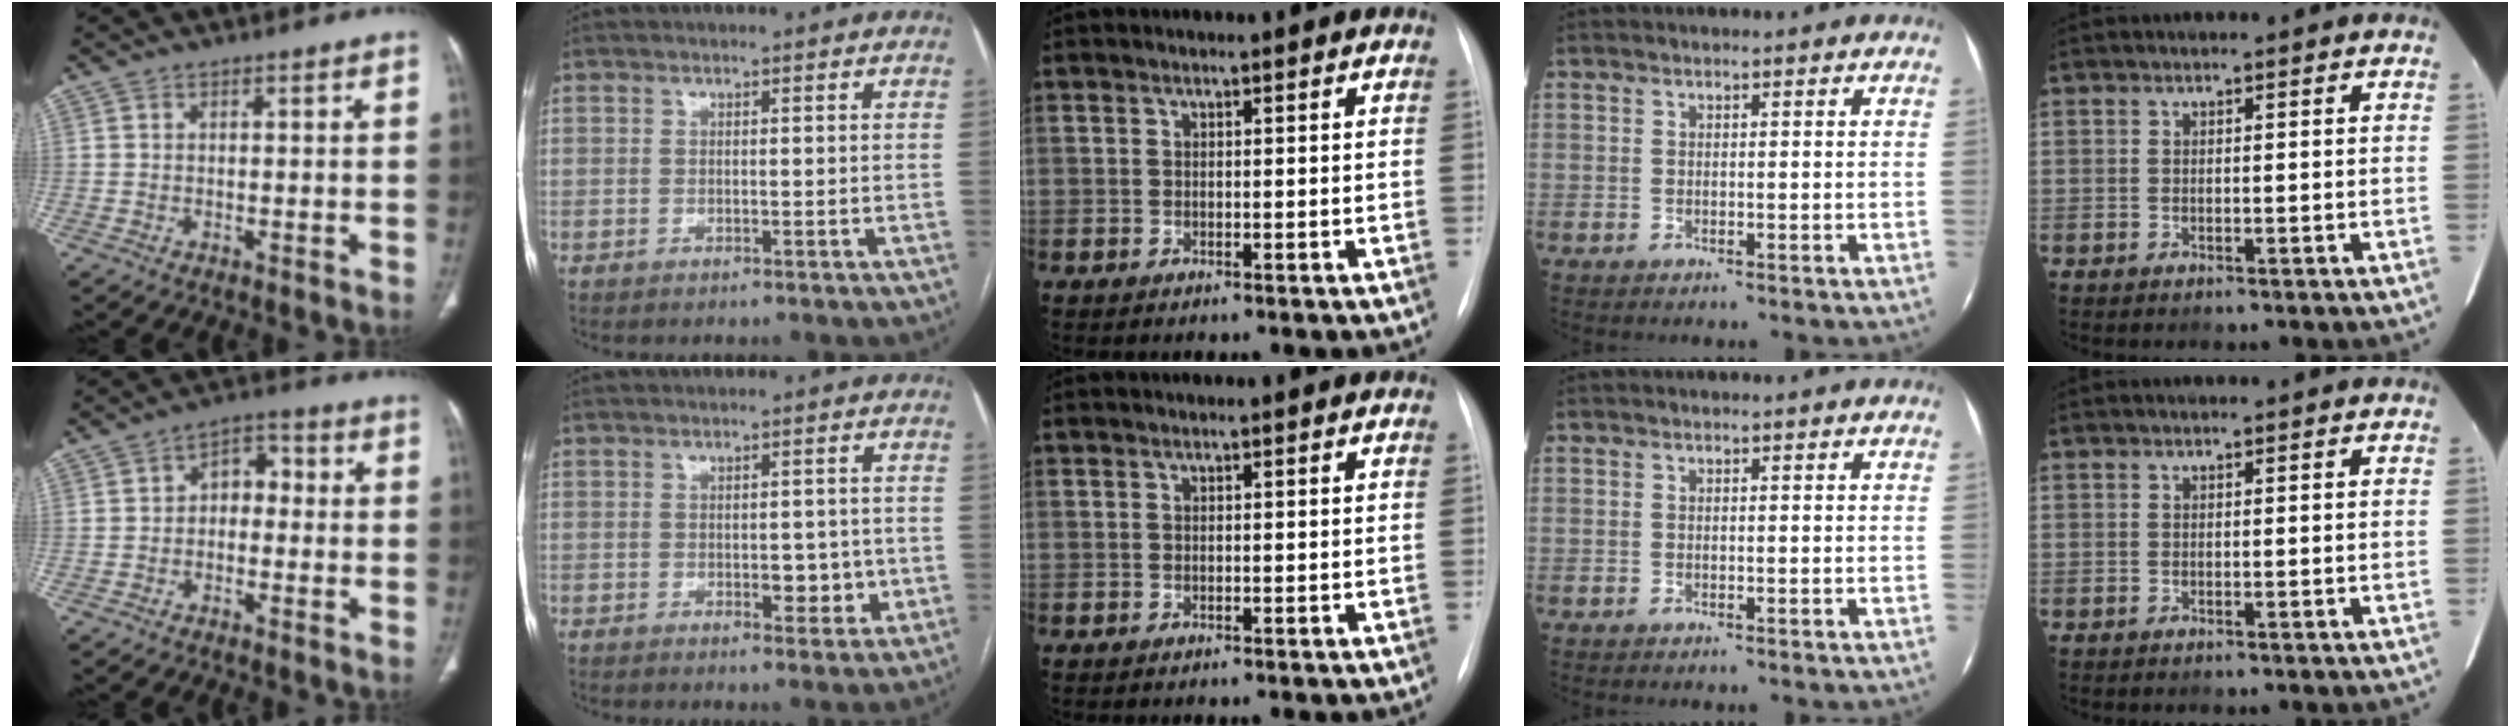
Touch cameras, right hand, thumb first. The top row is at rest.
{"thumb": {"total": 5.6, "force": [-0.5, 4.0, 3.9], "torque": [-0.035, 0.028, -0.022]}, "index": {"total": 4.2, "force": [-0.9, 2.1, 3.5], "torque": [-0.040, -0.001, -0.006]}}